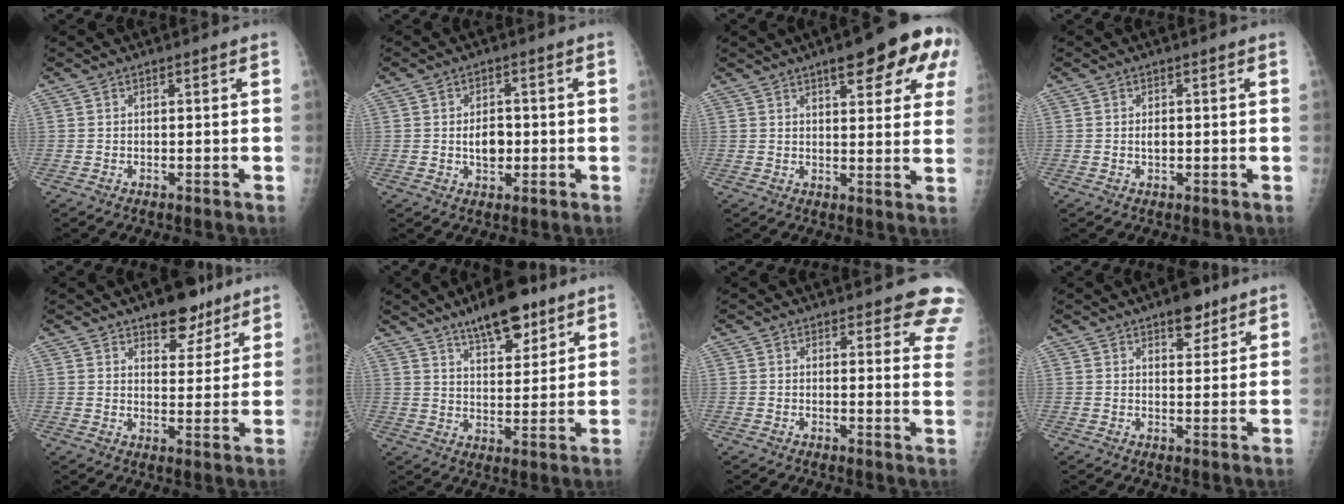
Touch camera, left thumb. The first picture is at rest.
{"total": 4.3, "force": [-0.4, 2.9, 3.2], "torque": [-0.035, 0.003, -0.004]}
{"total": 15.6, "force": [7.9, 4.6, 12.6], "torque": [-0.139, -0.017, 0.094]}
{"total": 1.2, "force": [0.0, 0.7, 1.0], "torque": [-0.014, 0.000, 0.000]}
{"total": 8.7, "force": [6.1, 4.3, 4.3], "torque": [-0.023, -0.034, 0.089]}
{"total": 11.8, "force": [8.1, 4.5, 7.3], "torque": [-0.085, -0.043, 0.130]}
{"total": 9.5, "force": [8.1, 3.0, 3.9], "torque": [0.003, -0.042, 0.063]}
{"total": 5.6, "force": [3.7, 2.6, 3.2], "torque": [-0.021, -0.019, 0.051]}